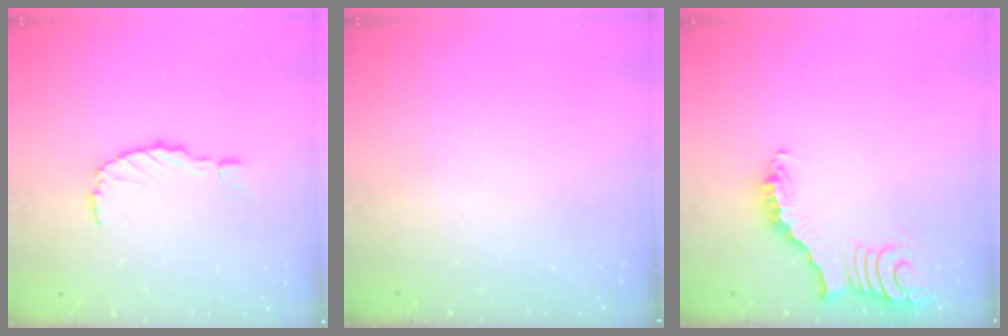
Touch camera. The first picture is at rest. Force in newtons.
{"total": 1.9, "press": 1.7, "slide": 0.8}
{"total": 3.9, "press": 3.9, "slide": 0.5}